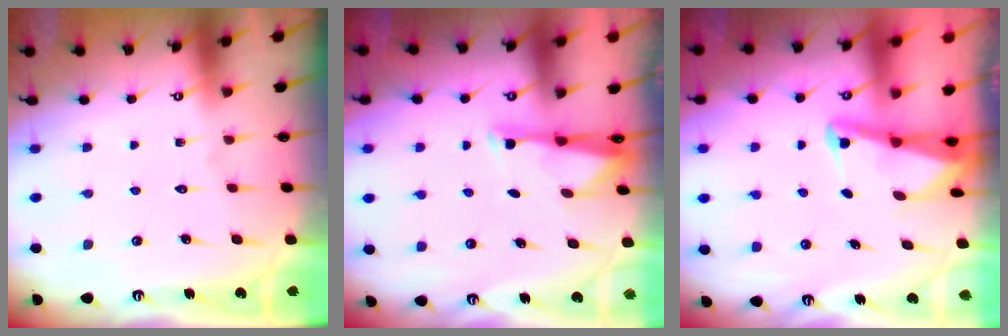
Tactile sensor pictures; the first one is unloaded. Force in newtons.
{"total": 2.8, "press": 2.8, "slide": 0.6}
{"total": 2.7, "press": 2.6, "slide": 0.6}